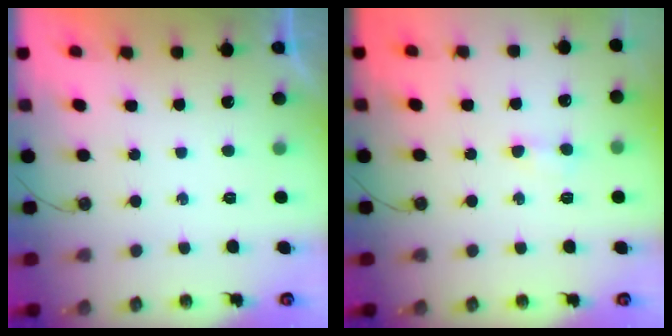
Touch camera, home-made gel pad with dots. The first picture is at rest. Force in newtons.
{"total": 3.8, "press": 3.7, "slide": 0.7}